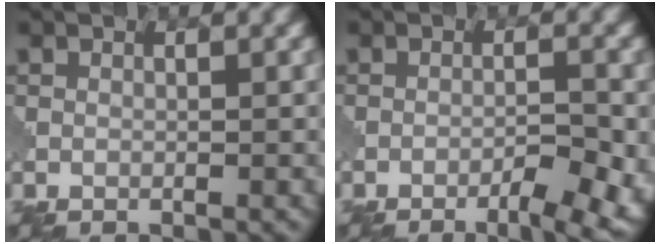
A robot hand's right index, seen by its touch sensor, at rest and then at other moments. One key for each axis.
{"total": 5.7, "fx": -3.5, "fy": 1.4, "fz": 4.2, "tx": -0.067, "ty": 0.003, "tz": -0.044}